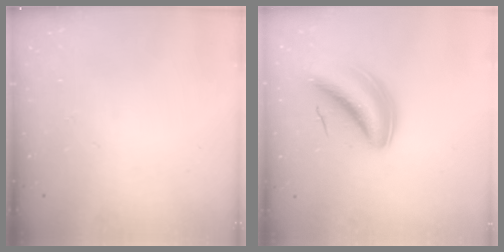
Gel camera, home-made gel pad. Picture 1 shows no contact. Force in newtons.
{"total": 6.2, "press": 6.0, "slide": 1.9}